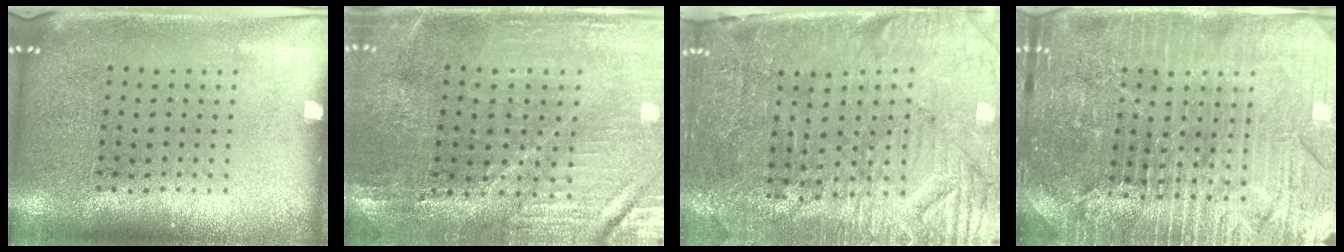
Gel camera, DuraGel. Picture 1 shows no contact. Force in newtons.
{"total": 1.7, "press": 1.7, "slide": 0.3}
{"total": 3.7, "press": 3.3, "slide": 1.6}
{"total": 5.0, "press": 4.6, "slide": 1.9}